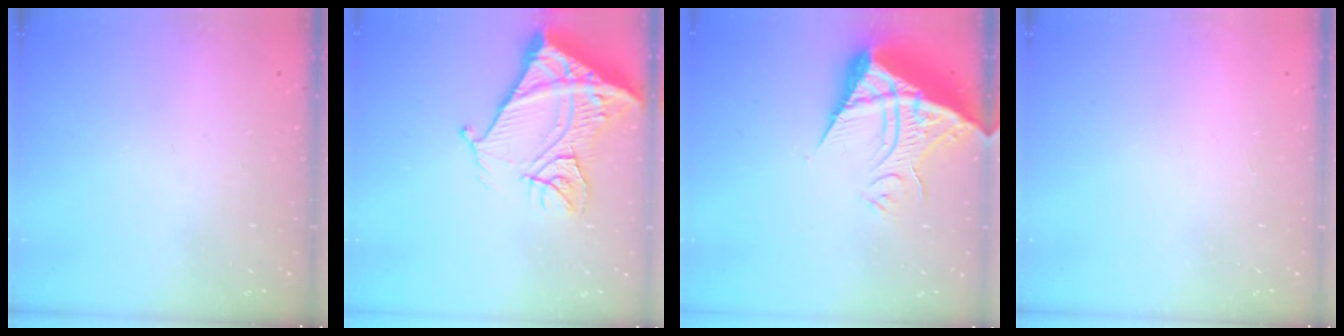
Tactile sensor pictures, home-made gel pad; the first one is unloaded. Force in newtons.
{"total": 17.6, "press": 17.4, "slide": 2.1}
{"total": 13.9, "press": 13.9, "slide": 1.3}
{"total": 1.5, "press": 1.5, "slide": 0.1}